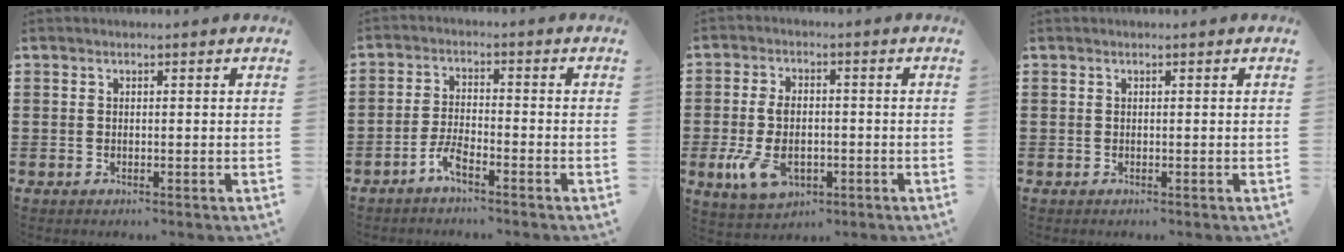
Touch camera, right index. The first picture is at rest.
{"total": 3.7, "force": [-2.9, 0.6, 2.3], "torque": [-0.056, 0.003, -0.059]}
{"total": 7.9, "force": [-1.9, 4.6, 6.1], "torque": [-0.155, -0.007, -0.041]}
{"total": 0.0}